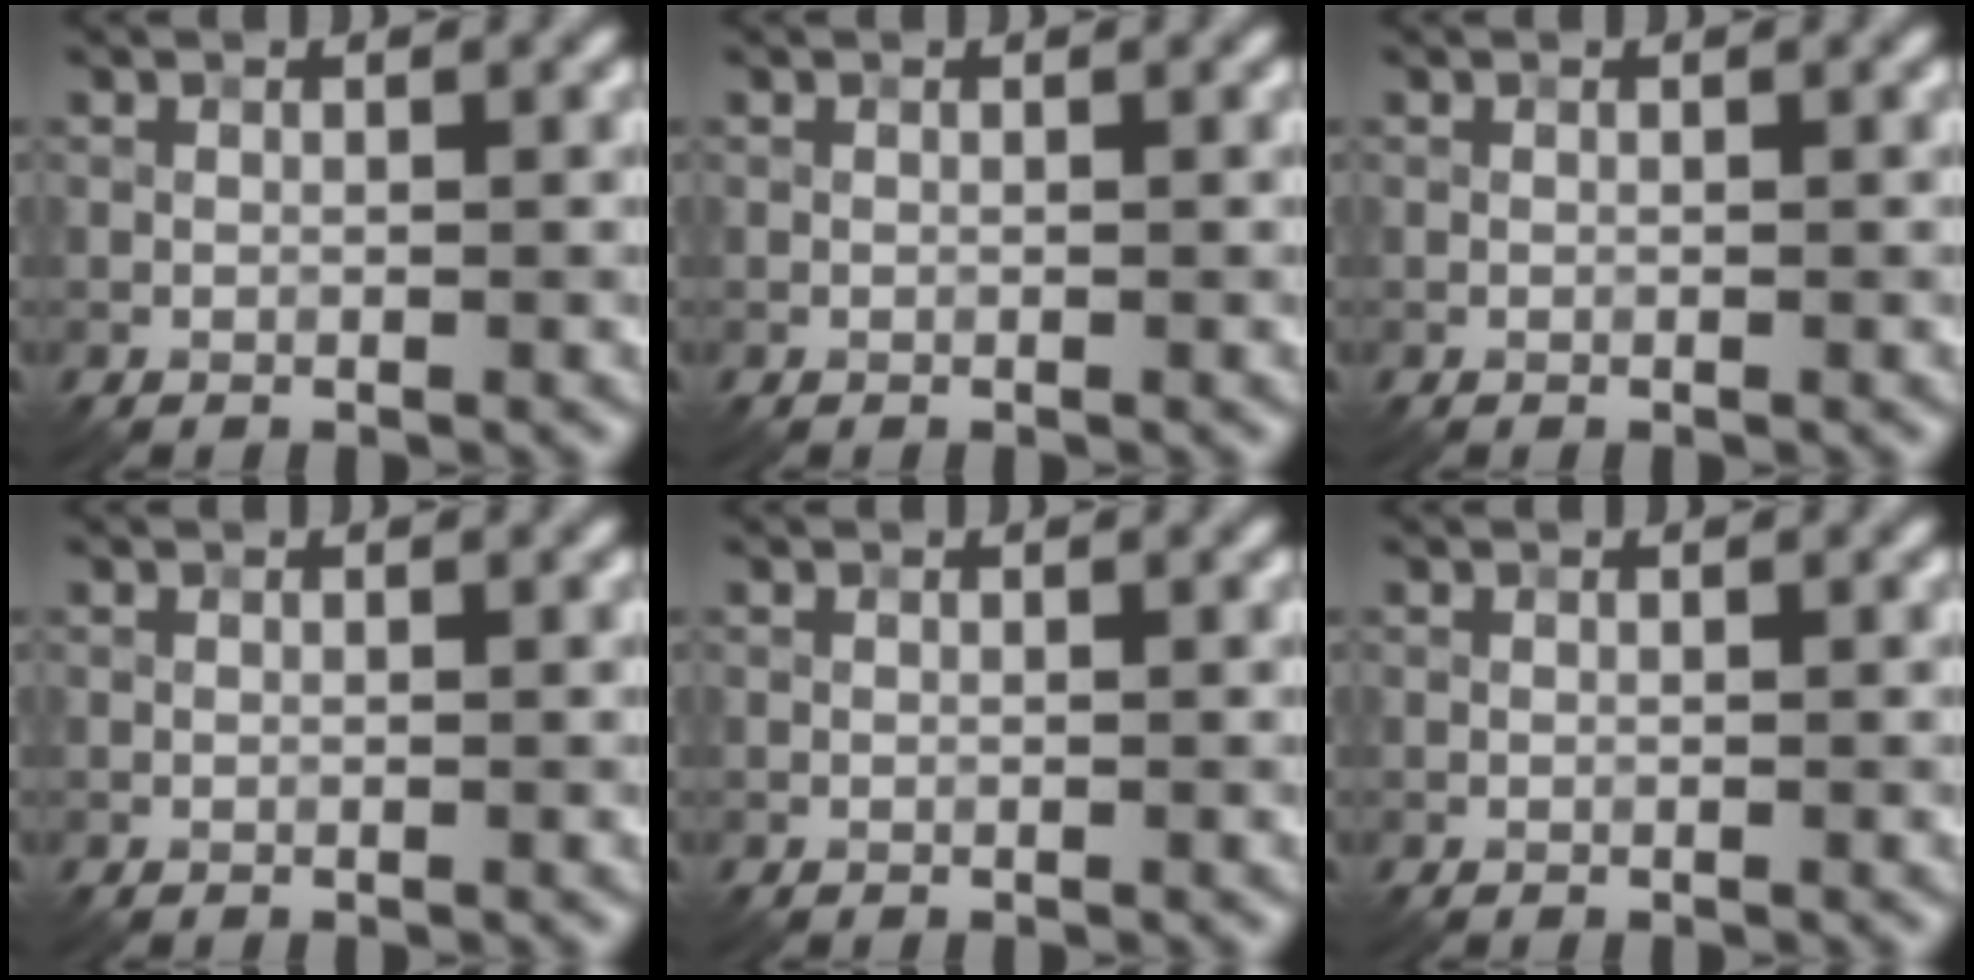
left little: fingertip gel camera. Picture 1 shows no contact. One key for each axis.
{"total": 0.0}
{"total": 0.0}
{"total": 0.0}
{"total": 0.0}
{"total": 0.0}